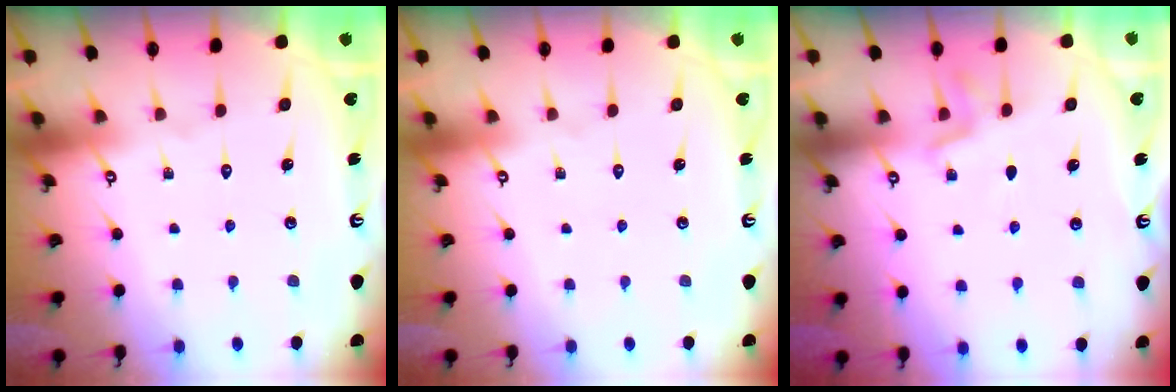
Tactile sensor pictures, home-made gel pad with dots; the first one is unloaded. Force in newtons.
{"total": 0.0}
{"total": 5.8, "press": 5.5, "slide": 2.0}